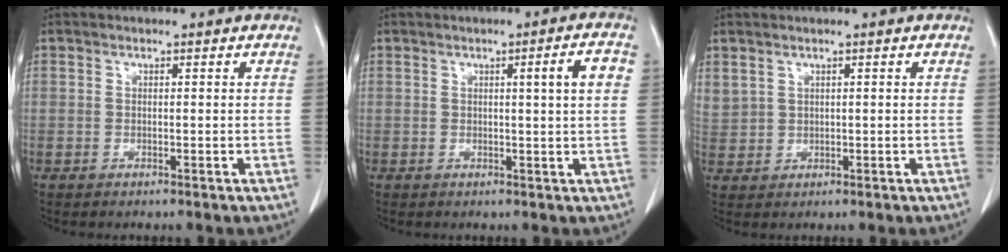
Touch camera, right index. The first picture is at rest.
{"total": 4.2, "force": [1.0, -0.5, 4.1], "torque": [-0.055, 0.001, 0.013]}
{"total": 3.0, "force": [1.9, 2.2, 0.9], "torque": [-0.023, 0.009, 0.050]}